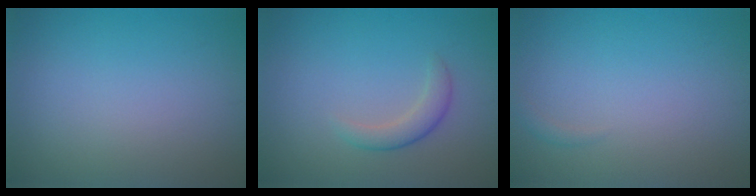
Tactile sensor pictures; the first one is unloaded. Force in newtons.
{"total": 2.1, "press": 2.1, "slide": 0.0}
{"total": 0.5, "press": 0.5, "slide": 0.0}